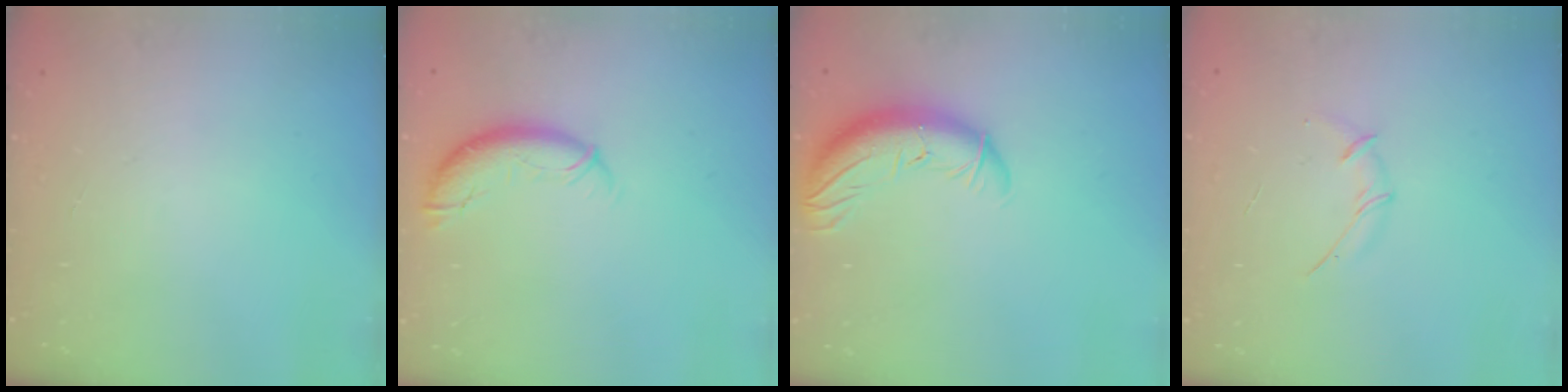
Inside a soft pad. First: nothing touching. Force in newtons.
{"total": 9.4, "press": 9.3, "slide": 1.7}
{"total": 11.9, "press": 11.5, "slide": 3.2}
{"total": 3.8, "press": 3.7, "slide": 0.9}